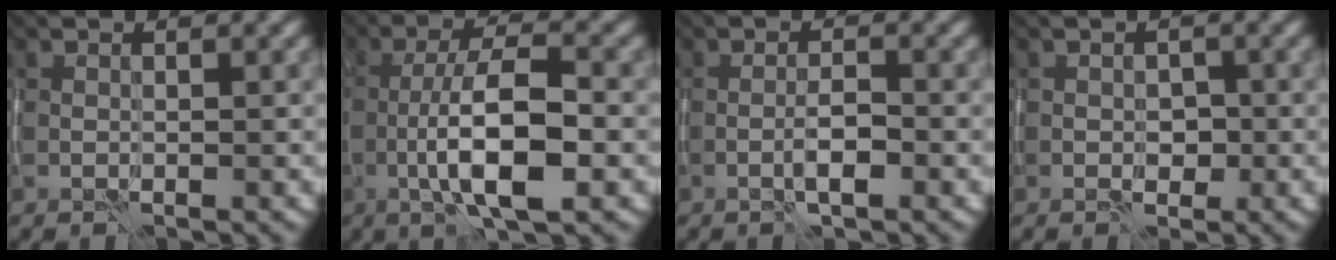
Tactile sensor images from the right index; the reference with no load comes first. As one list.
[{"total": 7.9, "force": [-2.4, 2.1, 7.2], "torque": [-0.122, 0.011, -0.048]}, {"total": 2.0, "force": [-1.0, 0.3, 1.7], "torque": [-0.031, 0.004, -0.020]}, {"total": 1.7, "force": [-0.4, 1.3, 1.0], "torque": [-0.014, -0.006, -0.005]}]